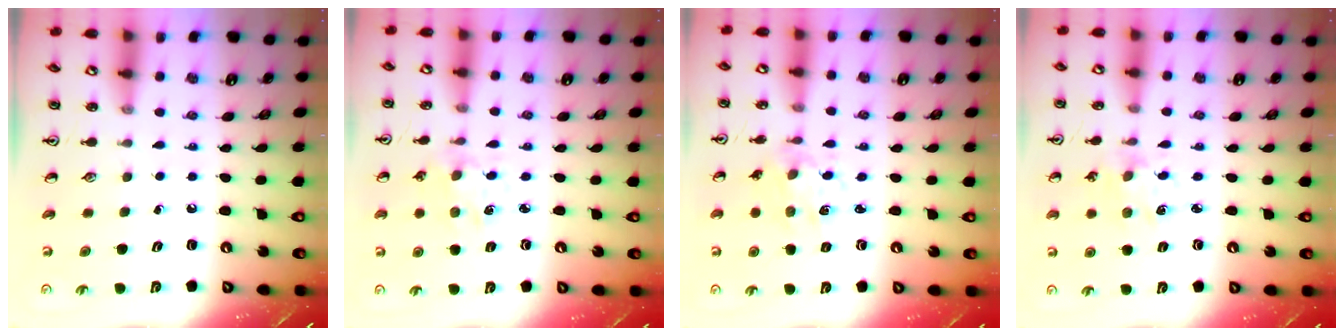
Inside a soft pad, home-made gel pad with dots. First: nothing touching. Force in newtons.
{"total": 2.0, "press": 1.9, "slide": 0.4}
{"total": 3.3, "press": 3.3, "slide": 0.1}
{"total": 2.1, "press": 2.1, "slide": 0.4}